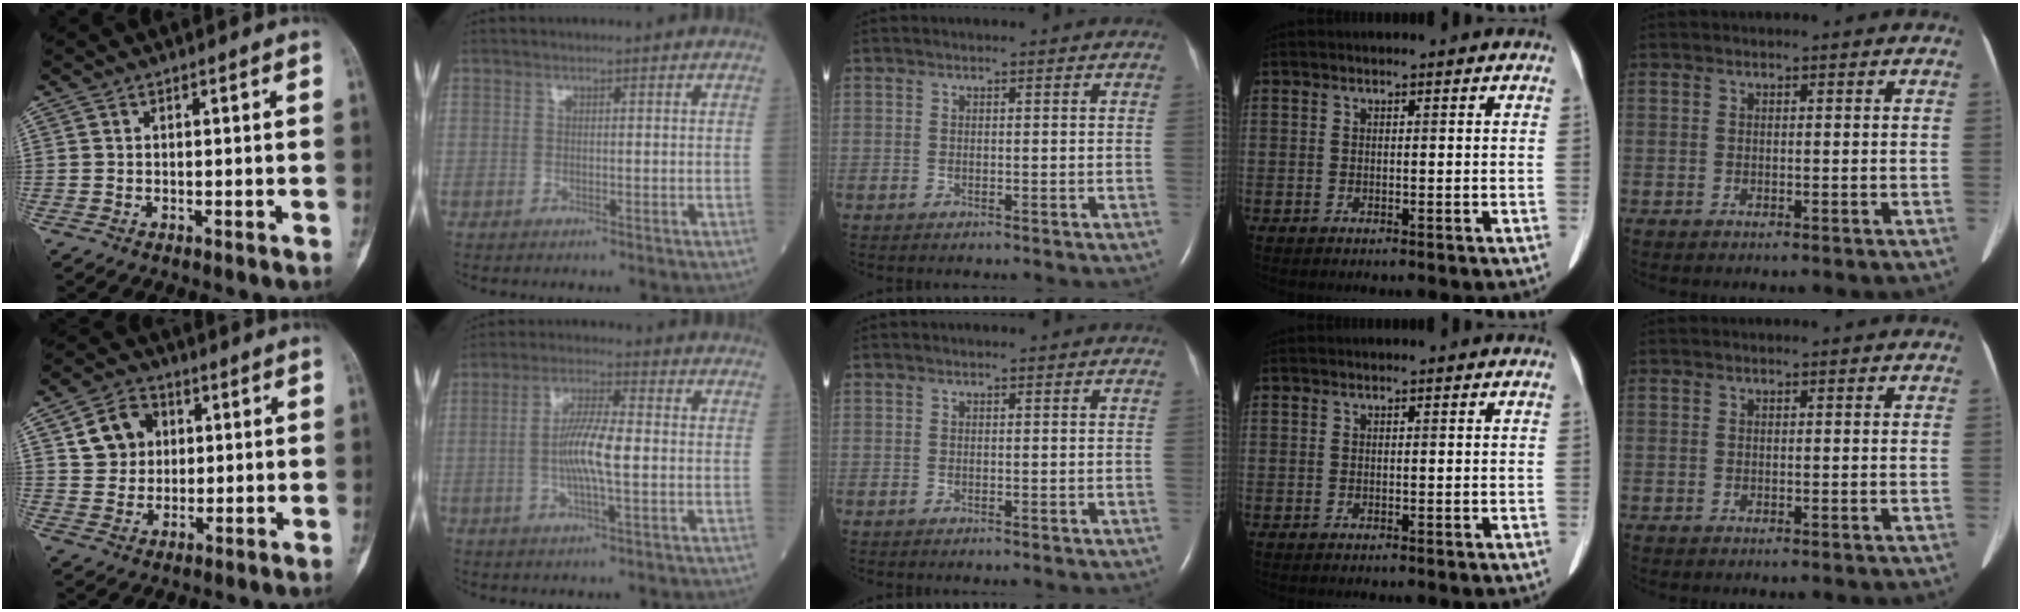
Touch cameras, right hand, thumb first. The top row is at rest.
{"thumb": {"total": 8.4, "force": [2.4, 7.1, 3.6], "torque": [-0.029, -0.002, 0.041]}, "index": {"total": 7.8, "force": [-0.6, 1.1, 7.7], "torque": [-0.149, 0.001, -0.017]}}